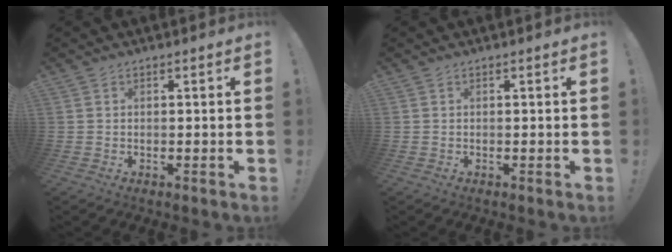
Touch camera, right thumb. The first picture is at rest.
{"total": 0.0}